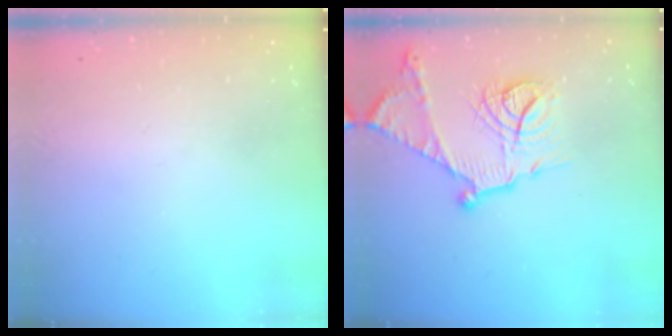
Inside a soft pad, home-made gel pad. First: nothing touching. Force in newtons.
{"total": 19.7, "press": 19.6, "slide": 1.7}